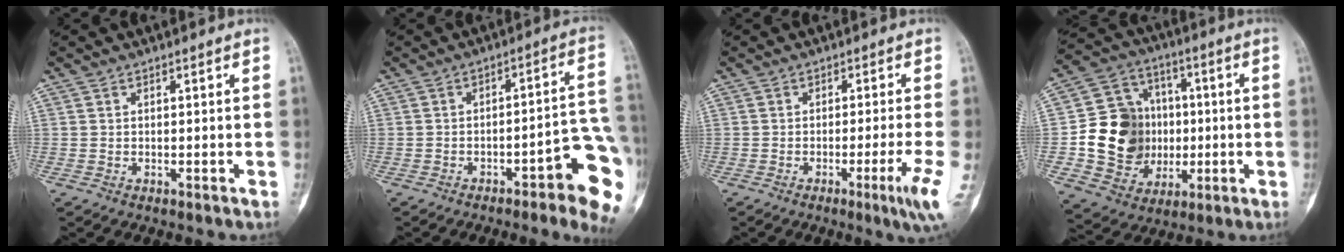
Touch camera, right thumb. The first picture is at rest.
{"total": 14.9, "force": [-6.6, 3.1, 13.0], "torque": [-0.103, 0.052, -0.080]}
{"total": 6.2, "force": [-2.5, -0.6, 5.7], "torque": [-0.087, -0.007, -0.040]}
{"total": 17.5, "force": [-0.9, 15.1, 8.9], "torque": [-0.101, 0.026, -0.002]}